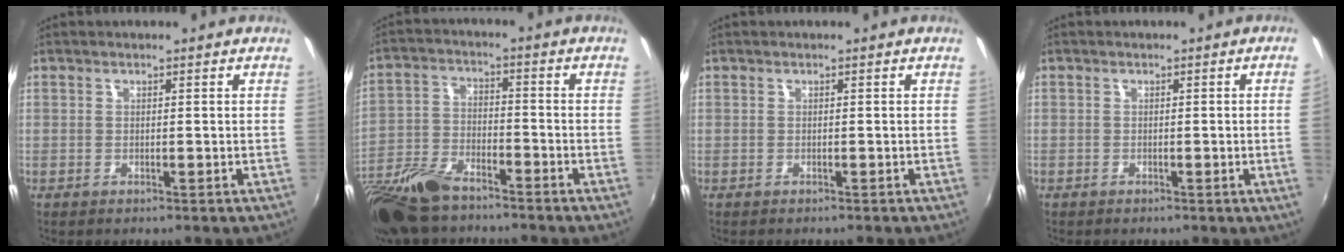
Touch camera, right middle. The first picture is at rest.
{"total": 15.6, "force": [-12.0, 5.6, 8.4], "torque": [-0.197, -0.028, -0.234]}
{"total": 0.0}
{"total": 1.8, "force": [-0.2, -1.1, 1.4], "torque": [-0.018, -0.012, 0.000]}